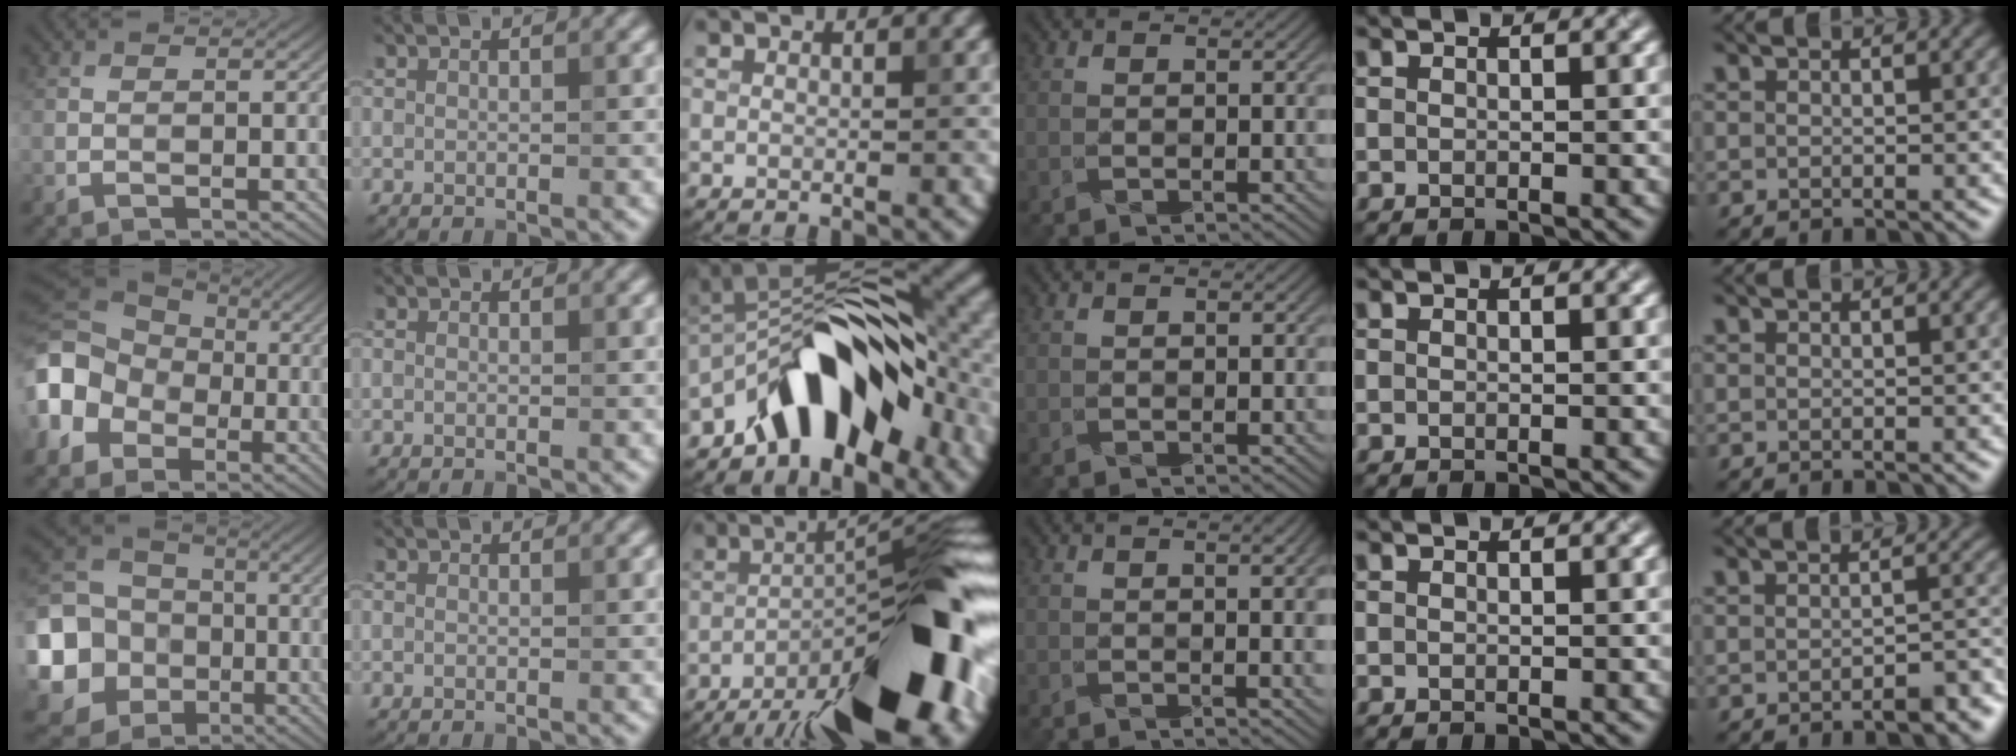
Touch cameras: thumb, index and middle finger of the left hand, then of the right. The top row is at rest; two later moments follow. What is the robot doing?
{"motion": "wrap", "object": "string"}